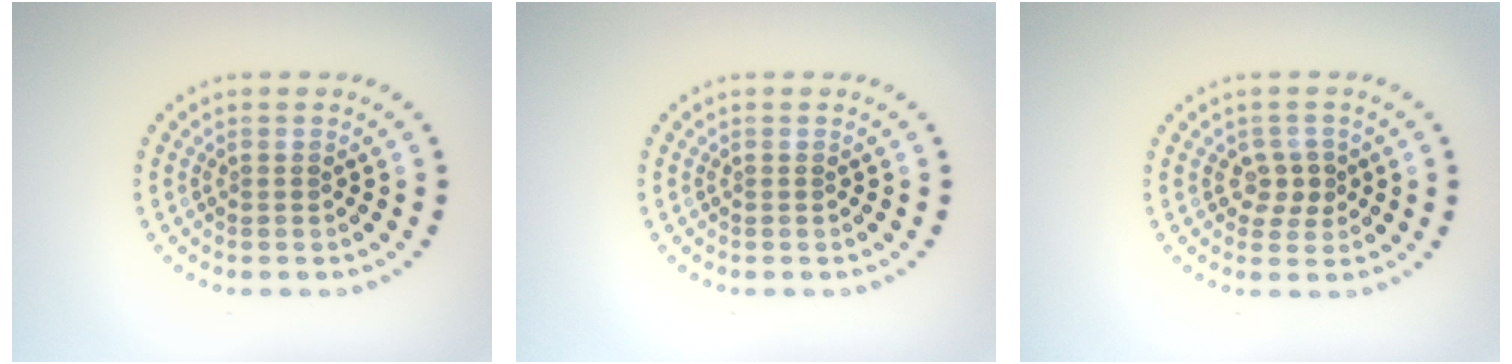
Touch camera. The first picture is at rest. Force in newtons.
{"total": 0.0}
{"total": 2.1, "press": 1.9, "slide": 0.8}